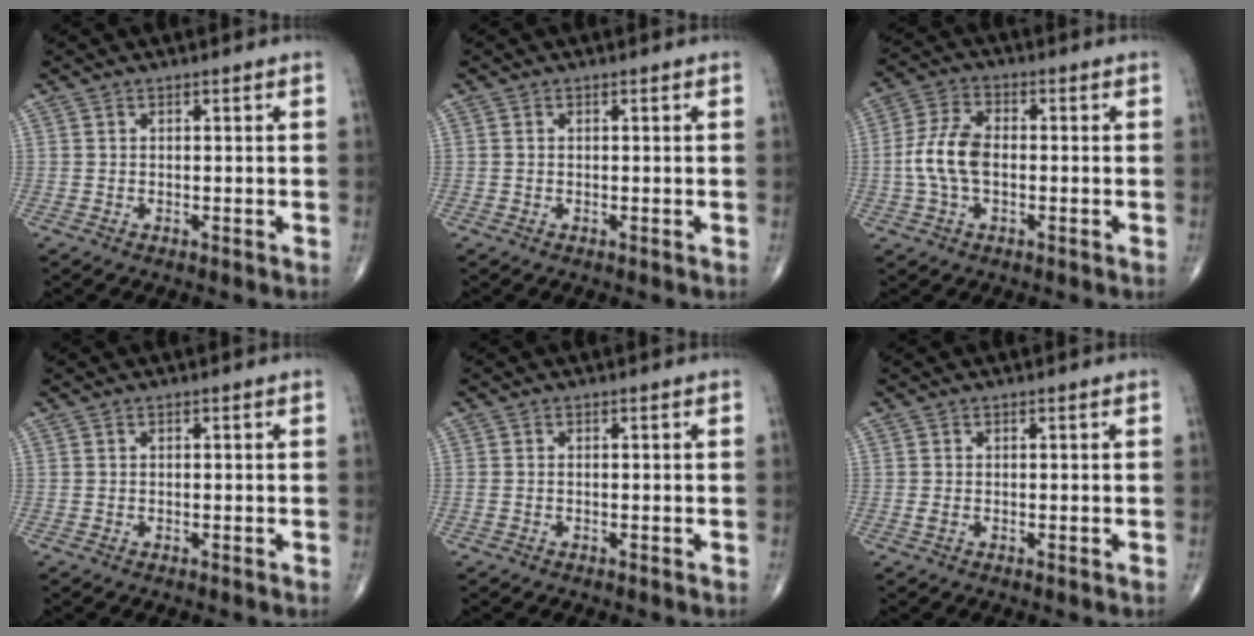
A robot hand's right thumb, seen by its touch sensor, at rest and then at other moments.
{"total": 0.0}
{"total": 8.6, "force": [-0.8, 4.8, 7.0], "torque": [-0.152, 0.019, -0.021]}
{"total": 0.0}
{"total": 0.7, "force": [-0.1, 0.4, 0.5], "torque": [-0.019, 0.005, 0.002]}
{"total": 0.8, "force": [0.0, 0.2, 0.7], "torque": [-0.016, -0.001, 0.001]}